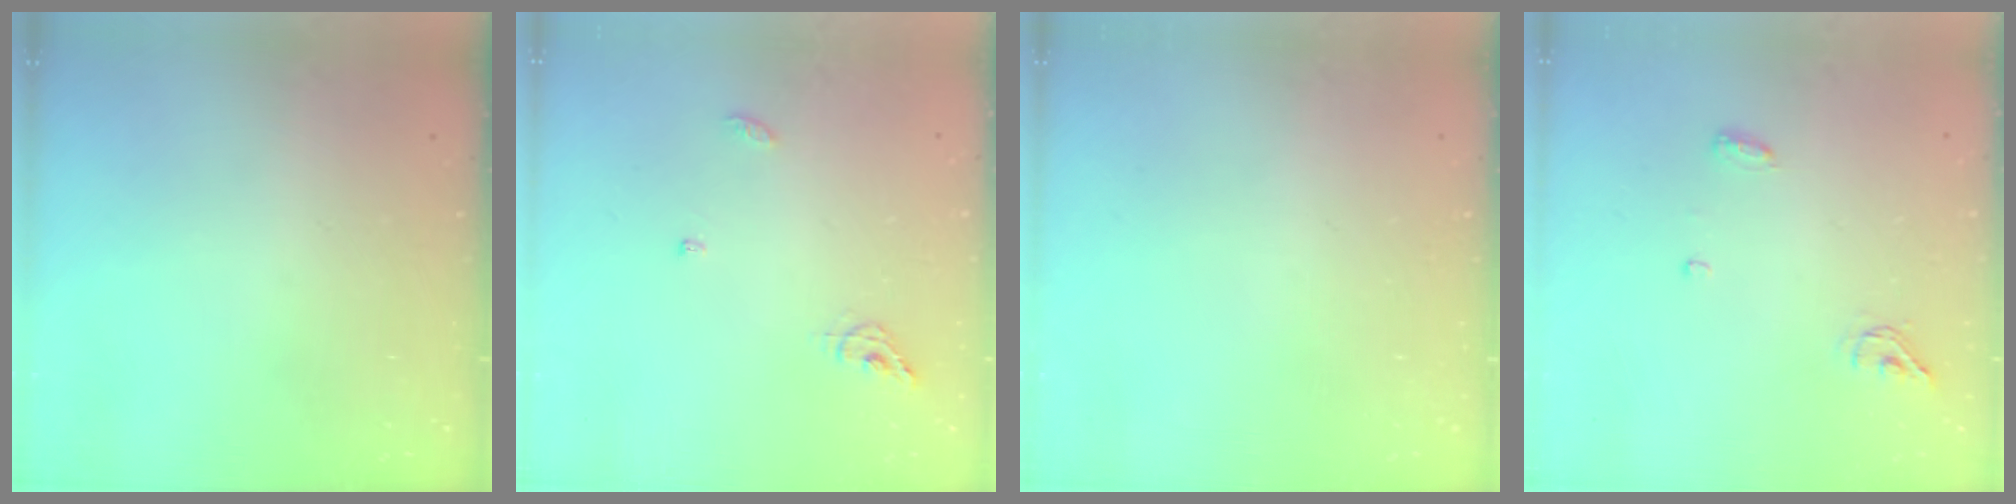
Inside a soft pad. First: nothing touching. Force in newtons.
{"total": 7.0, "press": 6.9, "slide": 0.8}
{"total": 0.0}
{"total": 5.6, "press": 5.5, "slide": 1.0}